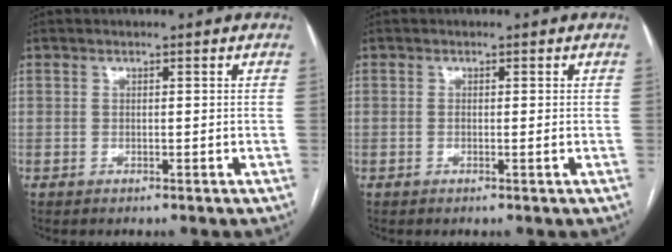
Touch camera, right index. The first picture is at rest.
{"total": 1.0, "force": [-0.1, 0.1, 1.0], "torque": [-0.020, -0.002, 0.000]}